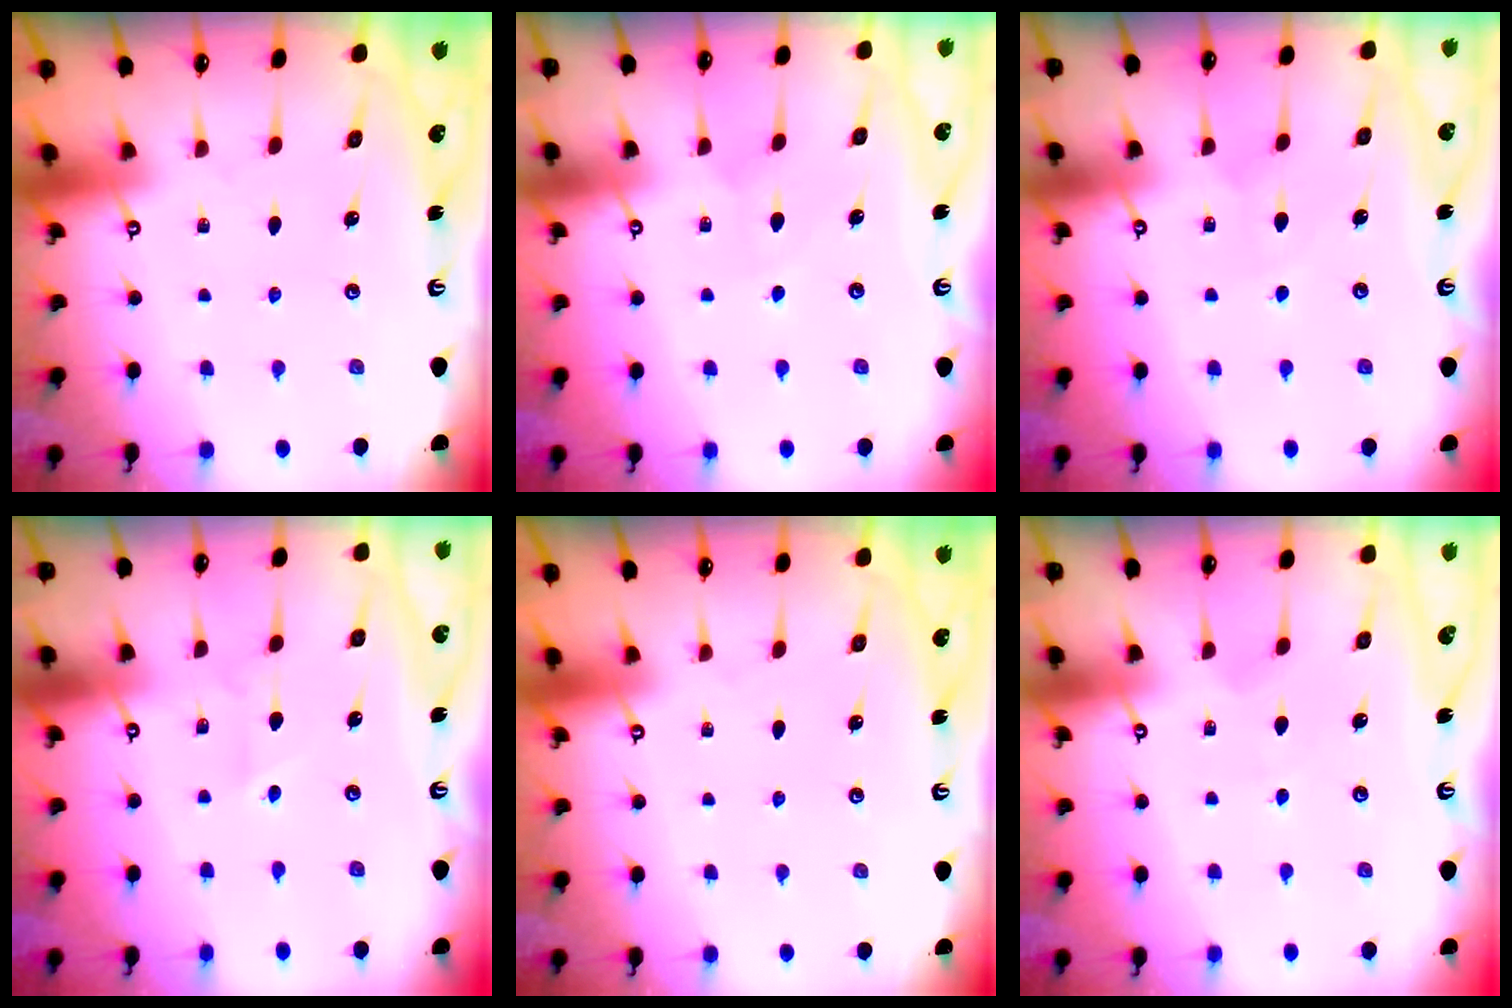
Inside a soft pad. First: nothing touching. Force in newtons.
{"total": 4.2, "press": 4.2, "slide": 0.5}
{"total": 4.2, "press": 4.2, "slide": 0.5}
{"total": 1.6, "press": 1.5, "slide": 0.7}
{"total": 0.0}
{"total": 2.7, "press": 2.7, "slide": 0.3}